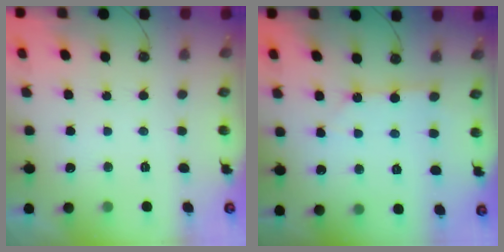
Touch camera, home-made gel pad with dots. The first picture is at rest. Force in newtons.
{"total": 2.8, "press": 2.8, "slide": 0.3}